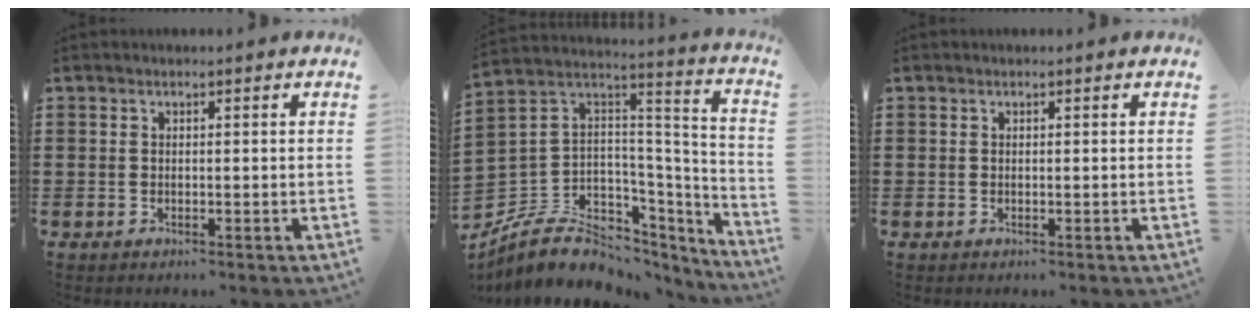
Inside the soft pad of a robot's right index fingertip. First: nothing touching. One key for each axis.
{"total": 8.4, "fx": -4.7, "fy": 6.2, "fz": 3.0, "tx": -0.087, "ty": -0.006, "tz": -0.084}
{"total": 0.0}